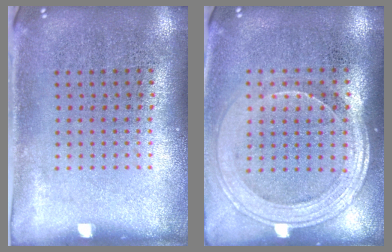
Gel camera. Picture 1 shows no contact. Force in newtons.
{"total": 1.9, "press": 1.7, "slide": 0.8}